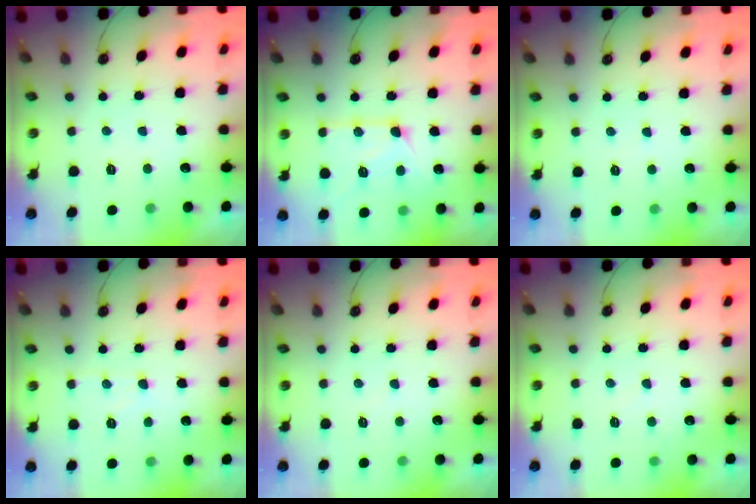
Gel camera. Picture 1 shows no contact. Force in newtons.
{"total": 15.3, "press": 15.2, "slide": 1.7}
{"total": 2.4, "press": 2.3, "slide": 0.4}
{"total": 6.3, "press": 6.2, "slide": 0.8}
{"total": 3.7, "press": 3.7, "slide": 0.6}
{"total": 2.9, "press": 2.9, "slide": 0.3}